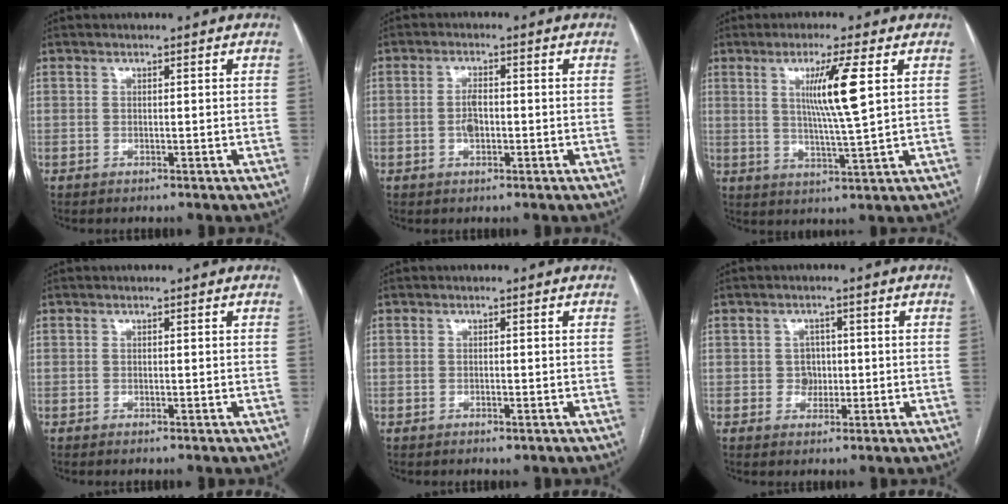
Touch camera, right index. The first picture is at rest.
{"total": 2.8, "force": [-0.5, 1.3, 2.5], "torque": [-0.050, 0.003, -0.009]}
{"total": 8.2, "force": [2.5, -0.9, 7.8], "torque": [-0.140, -0.010, 0.047]}
{"total": 0.0}
{"total": 0.8, "force": [-0.5, 0.4, 0.5], "torque": [-0.008, -0.001, -0.002]}
{"total": 2.6, "force": [-0.1, 2.4, 0.9], "torque": [-0.006, 0.006, -0.001]}